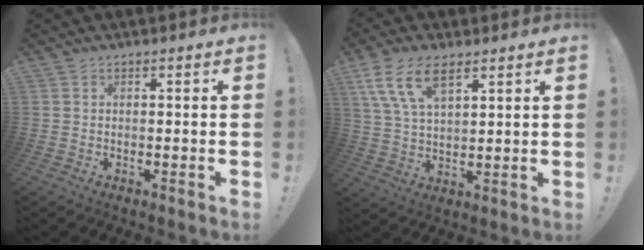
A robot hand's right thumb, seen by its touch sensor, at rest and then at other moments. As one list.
[{"total": 11.4, "force": [6.6, 5.6, 7.5], "torque": [-0.153, -0.008, 0.126]}]